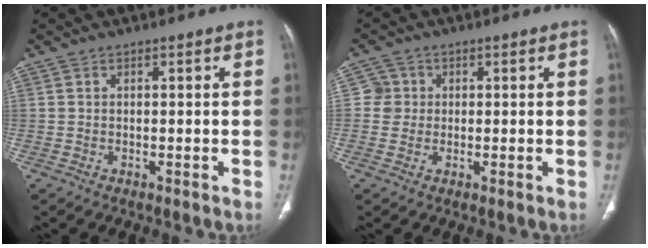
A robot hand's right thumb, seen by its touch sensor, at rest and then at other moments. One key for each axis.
{"total": 3.1, "fx": 0.4, "fy": 3.1, "fz": 0.1, "tx": 0.022, "ty": 0.006, "tz": 0.001}